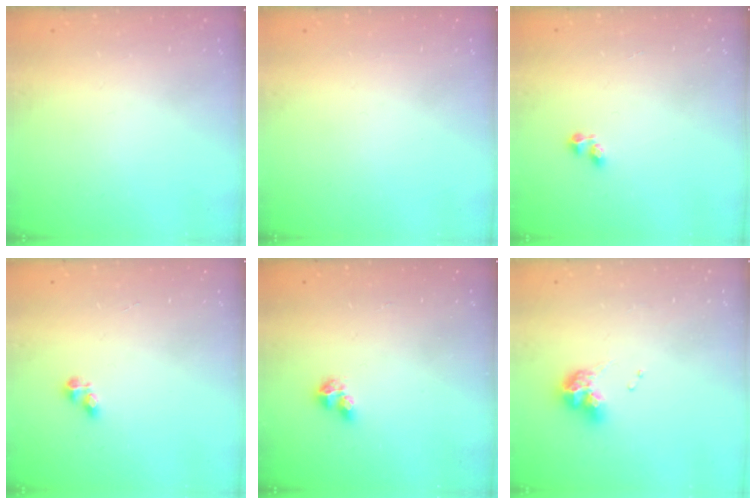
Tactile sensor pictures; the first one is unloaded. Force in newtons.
{"total": 0.0}
{"total": 2.4, "press": 2.3, "slide": 0.9}
{"total": 3.2, "press": 3.2, "slide": 0.5}
{"total": 4.1, "press": 4.0, "slide": 0.7}
{"total": 8.9, "press": 8.8, "slide": 0.9}